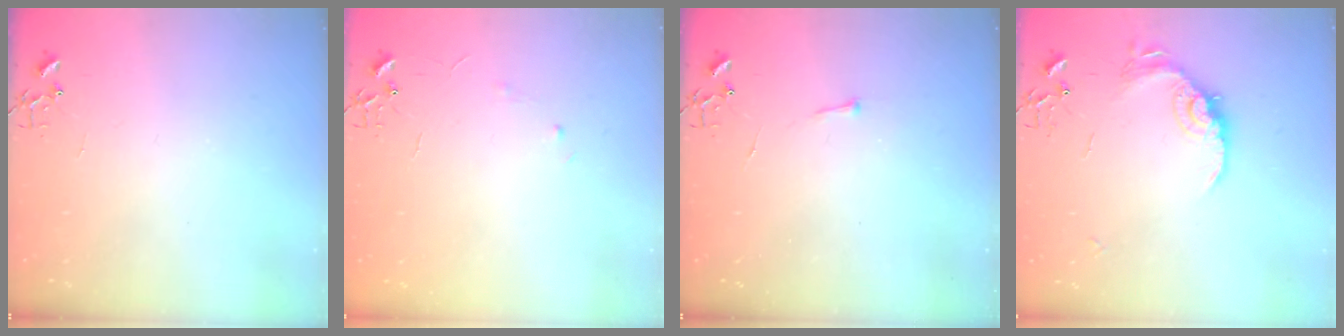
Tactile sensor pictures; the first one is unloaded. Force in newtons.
{"total": 3.4, "press": 3.4, "slide": 0.6}
{"total": 2.9, "press": 2.9, "slide": 0.4}
{"total": 13.7, "press": 13.7, "slide": 0.8}